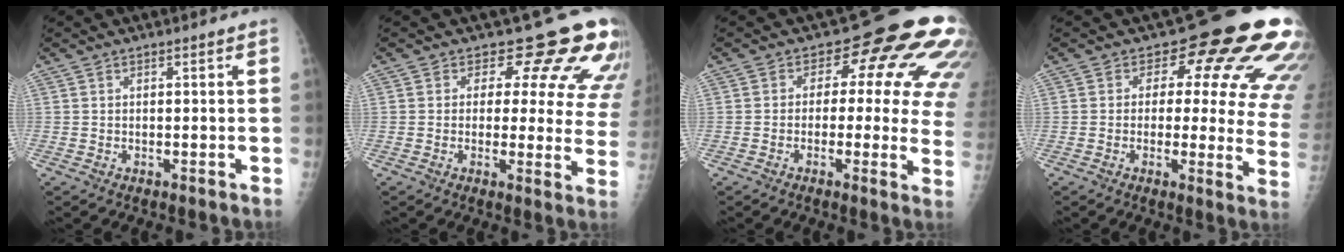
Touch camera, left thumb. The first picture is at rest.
{"total": 13.9, "force": [10.6, 6.3, 6.4], "torque": [-0.014, -0.064, 0.096]}
{"total": 17.8, "force": [5.0, 9.2, 14.4], "torque": [-0.125, 0.001, 0.037]}
{"total": 17.4, "force": [7.9, 8.7, 12.9], "torque": [-0.102, -0.030, 0.065]}